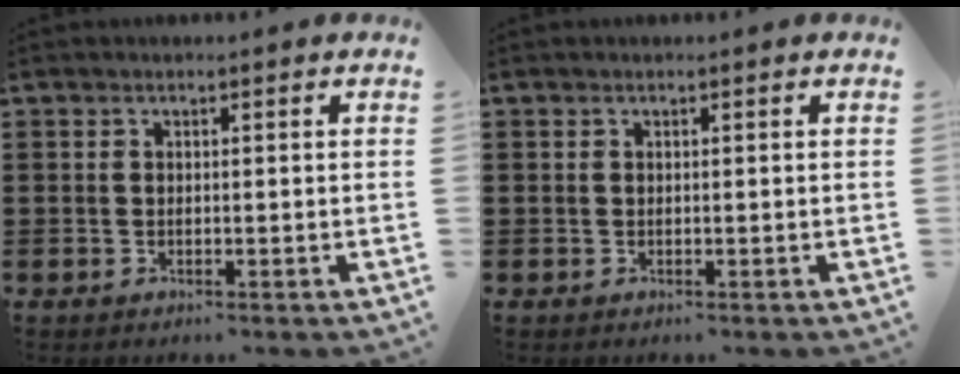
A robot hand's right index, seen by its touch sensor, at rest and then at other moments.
{"total": 0.0}